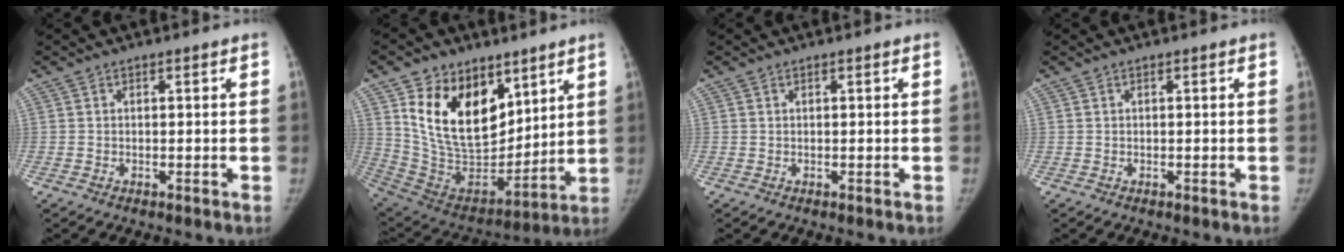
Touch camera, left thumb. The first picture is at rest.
{"total": 21.3, "force": [10.1, 13.4, 13.1], "torque": [-0.184, -0.055, 0.202]}
{"total": 0.0}
{"total": 0.0}